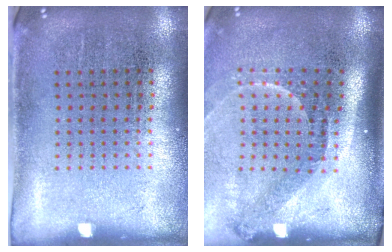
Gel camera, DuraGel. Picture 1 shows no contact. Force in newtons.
{"total": 2.2, "press": 1.5, "slide": 1.6}